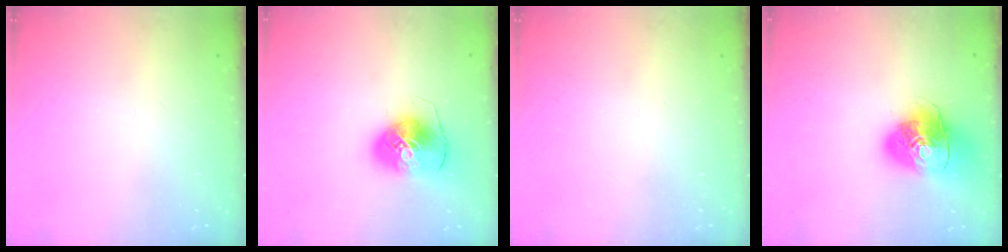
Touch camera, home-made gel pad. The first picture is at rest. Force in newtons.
{"total": 9.3, "press": 9.2, "slide": 1.0}
{"total": 0.0}
{"total": 15.6, "press": 15.4, "slide": 2.2}